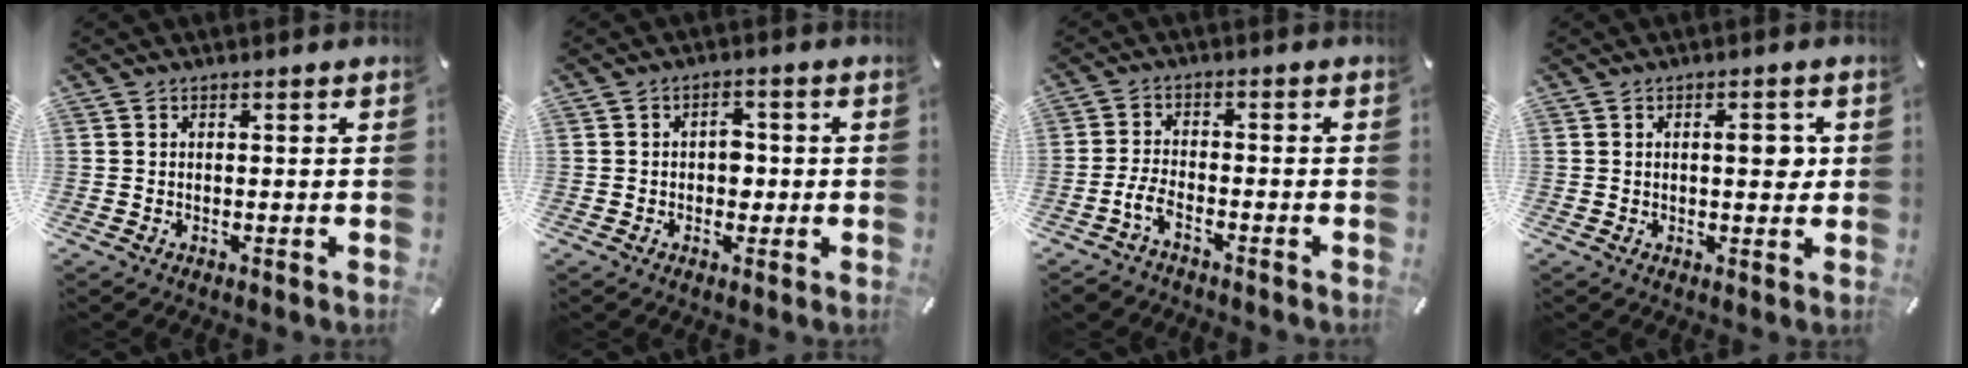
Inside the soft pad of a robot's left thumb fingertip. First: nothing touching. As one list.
[{"total": 3.8, "force": [-0.2, 2.7, 2.6], "torque": [-0.027, 0.000, -0.011]}, {"total": 4.8, "force": [-3.1, 2.2, 2.9], "torque": [-0.073, 0.007, -0.062]}, {"total": 4.8, "force": [0.8, 1.9, 4.3], "torque": [-0.060, -0.002, 0.005]}]